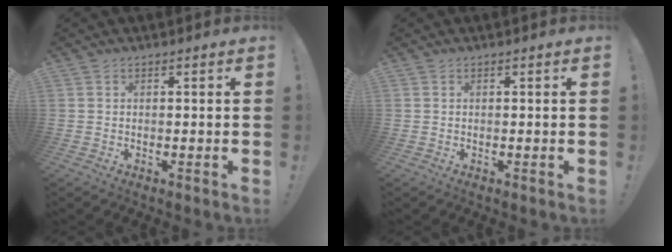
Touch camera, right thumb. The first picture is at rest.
{"total": 0.0}